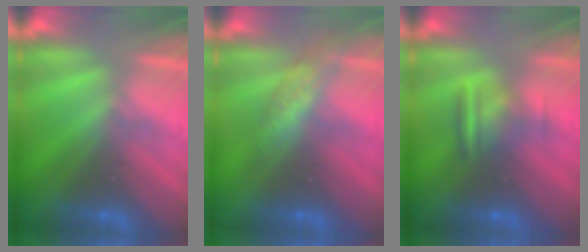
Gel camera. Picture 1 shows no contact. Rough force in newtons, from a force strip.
{"total": 2.7}
{"total": 8.2}